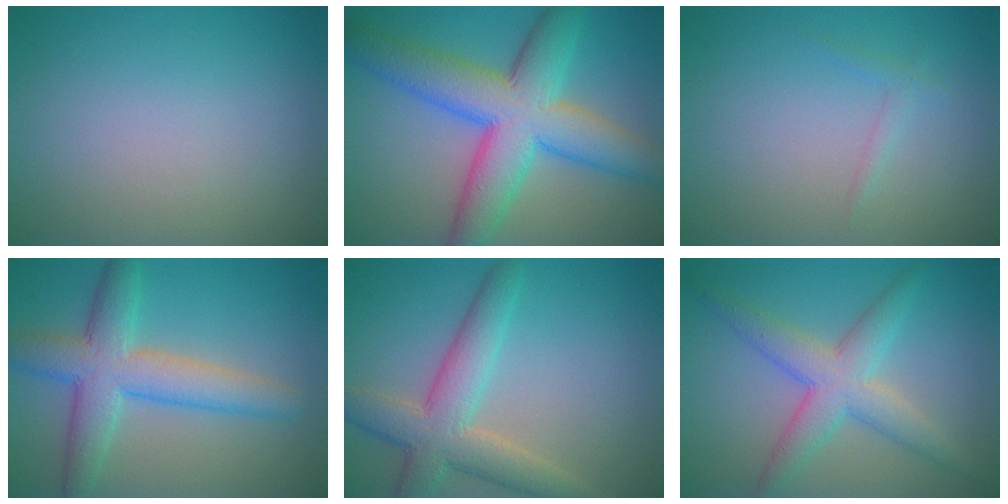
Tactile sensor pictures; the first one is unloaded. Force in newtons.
{"total": 10.2, "press": 10.2, "slide": 0.2}
{"total": 0.9, "press": 0.9, "slide": 0.1}
{"total": 6.5, "press": 6.5, "slide": 0.2}
{"total": 6.0, "press": 6.0, "slide": 0.4}
{"total": 4.9, "press": 4.9, "slide": 0.1}